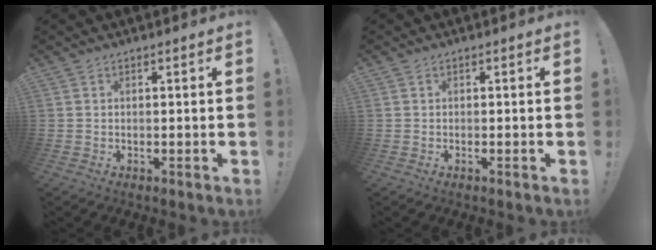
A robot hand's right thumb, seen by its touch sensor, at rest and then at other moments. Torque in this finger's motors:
{"motor_torque": [-0.31, -0.46, -0.17, 0.36, 0.05]}